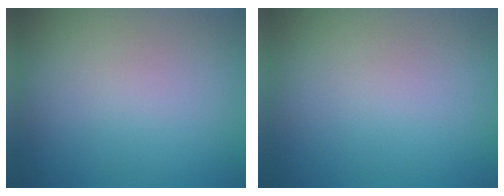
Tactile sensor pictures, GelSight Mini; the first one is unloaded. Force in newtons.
{"total": 0.0}